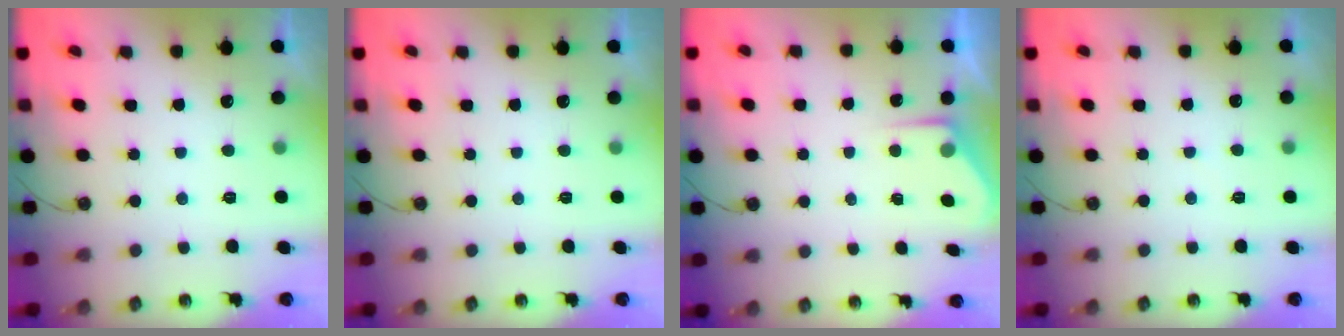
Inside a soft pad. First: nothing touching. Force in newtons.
{"total": 0.0}
{"total": 3.2, "press": 3.2, "slide": 0.5}
{"total": 1.2, "press": 1.2, "slide": 0.3}